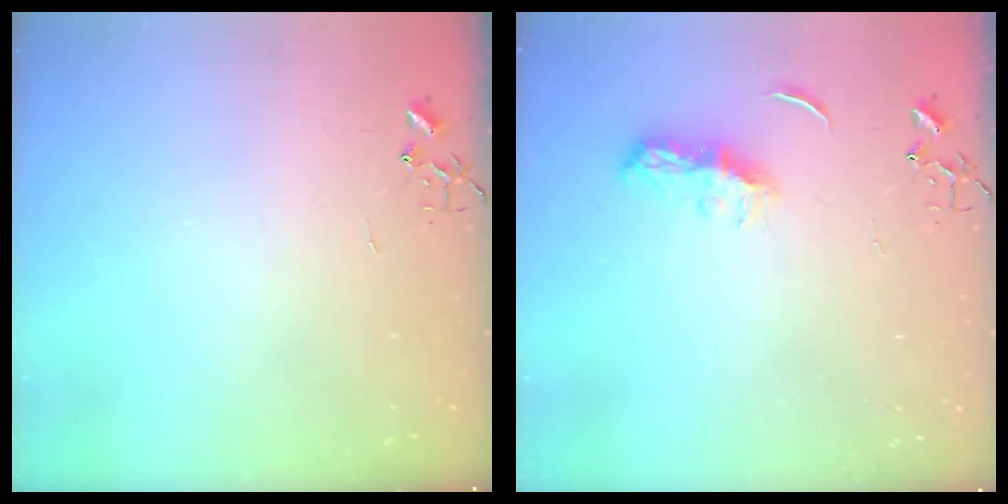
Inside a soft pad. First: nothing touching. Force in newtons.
{"total": 7.2, "press": 7.2, "slide": 0.7}